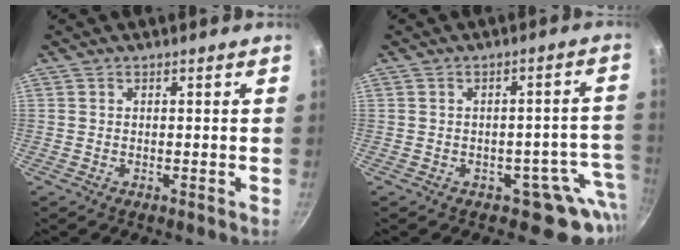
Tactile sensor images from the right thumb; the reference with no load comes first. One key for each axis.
{"total": 9.1, "fx": -3.9, "fy": 6.8, "fz": 4.7, "tx": 0.035, "ty": 0.044, "tz": -0.034}